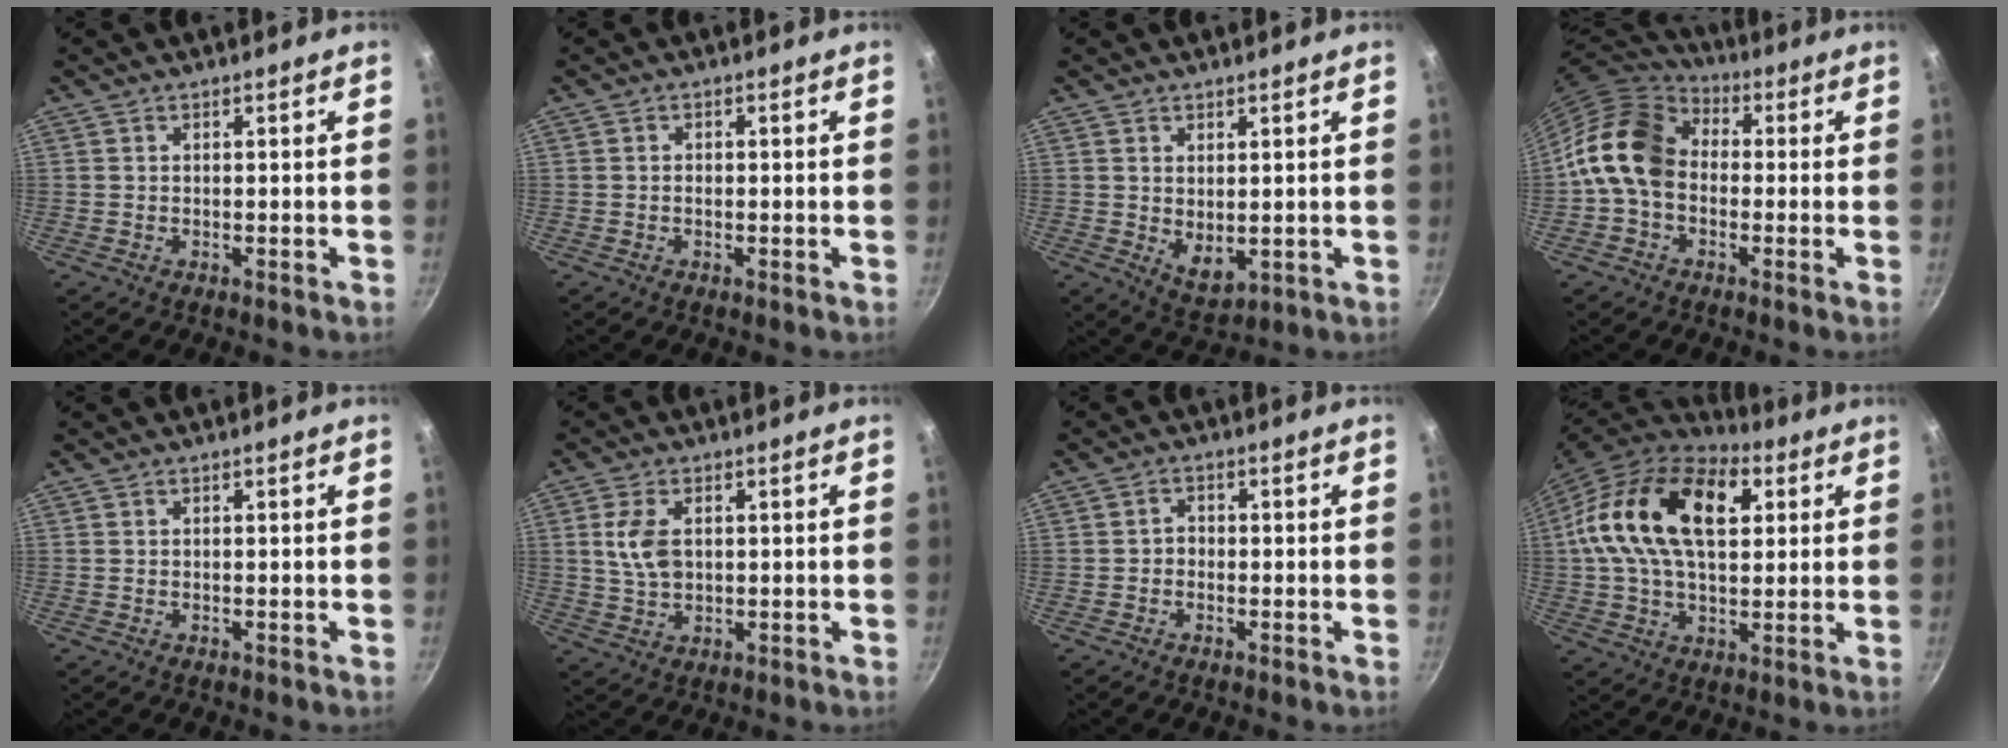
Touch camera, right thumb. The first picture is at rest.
{"total": 0.9, "force": [-0.1, 0.7, 0.6], "torque": [-0.008, 0.004, -0.002]}
{"total": 5.3, "force": [0.8, 3.0, 4.3], "torque": [-0.060, -0.020, 0.026]}
{"total": 13.6, "force": [-0.6, 10.2, 8.9], "torque": [-0.137, 0.031, -0.033]}
{"total": 0.0}
{"total": 6.7, "force": [1.3, 4.1, 5.1], "torque": [-0.095, -0.003, 0.026]}
{"total": 1.9, "force": [-0.5, 1.5, 0.9], "torque": [-0.007, 0.009, -0.010]}
{"total": 22.8, "force": [5.8, 13.4, 17.5], "torque": [-0.303, 0.012, 0.084]}